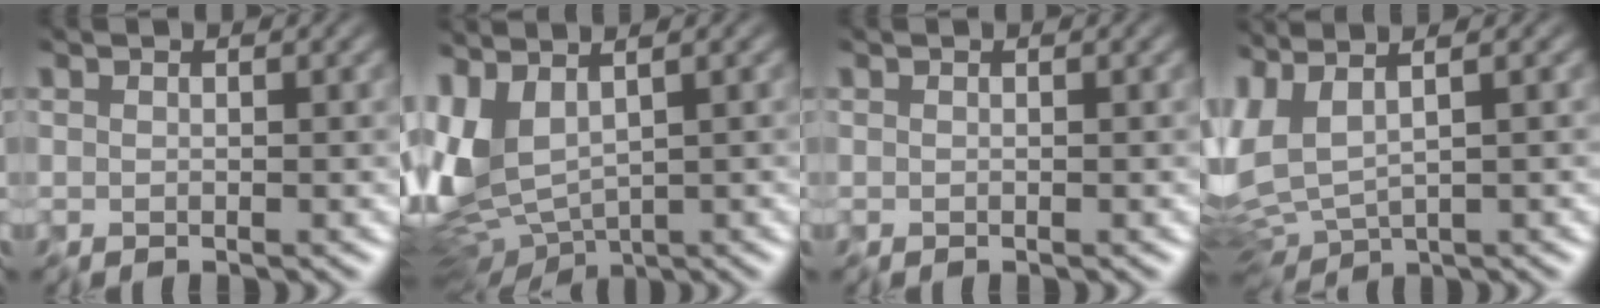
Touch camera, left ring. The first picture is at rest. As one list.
[{"total": 5.4, "force": [0.7, 2.7, 4.5], "torque": [-0.102, -0.006, 0.013]}, {"total": 0.0}, {"total": 4.0, "force": [1.1, 0.9, 3.7], "torque": [-0.085, 0.008, 0.017]}]